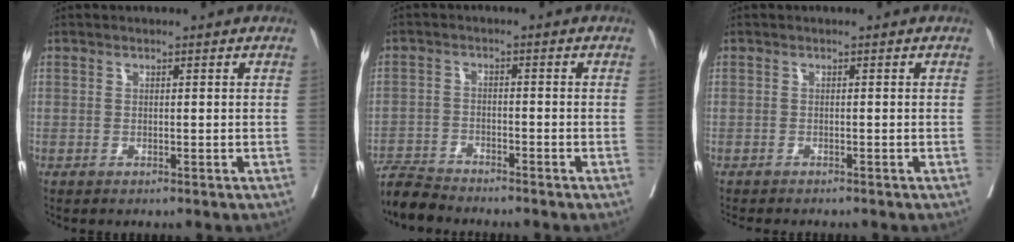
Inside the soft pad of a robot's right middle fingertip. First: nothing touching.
{"total": 4.6, "force": [-4.6, 0.0, 0.2], "torque": [-0.001, -0.018, -0.088]}
{"total": 3.9, "force": [-3.5, 0.6, 1.6], "torque": [-0.025, -0.009, -0.050]}